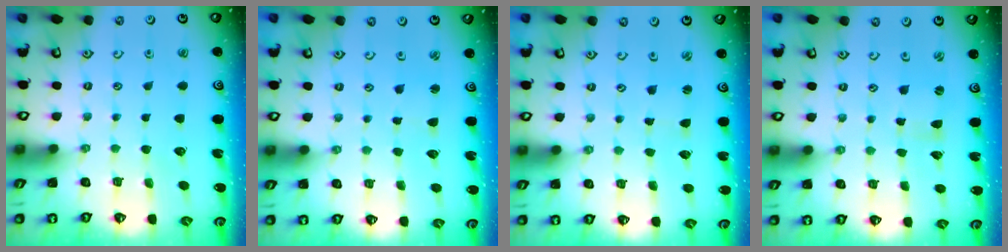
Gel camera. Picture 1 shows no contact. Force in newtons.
{"total": 1.5, "press": 1.5, "slide": 0.1}
{"total": 0.0}
{"total": 0.0}